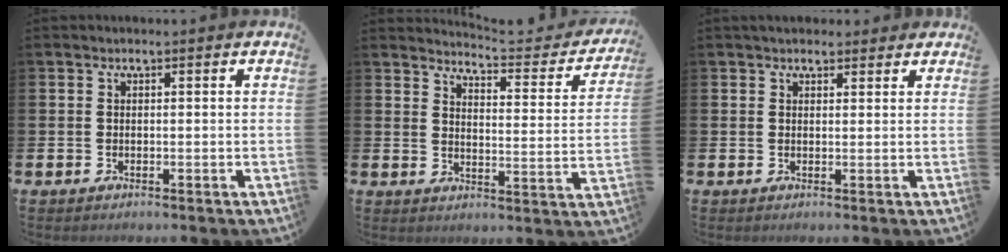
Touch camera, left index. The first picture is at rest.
{"total": 4.2, "force": [4.1, 0.3, 0.8], "torque": [-0.018, -0.041, 0.063]}
{"total": 2.2, "force": [2.1, 0.9, 0.1], "torque": [0.007, -0.005, 0.035]}